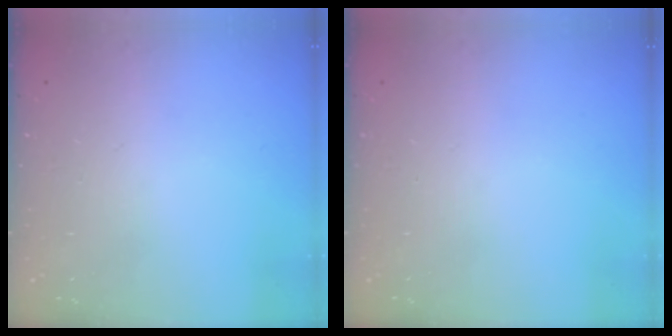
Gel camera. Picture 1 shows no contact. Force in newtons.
{"total": 0.0}